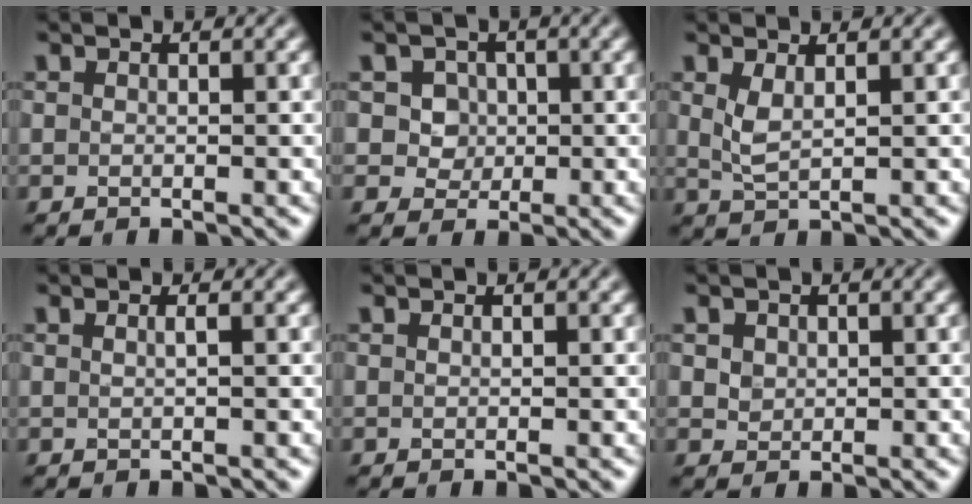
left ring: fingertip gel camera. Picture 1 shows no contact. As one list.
[{"total": 4.1, "force": [1.3, 3.5, 1.7], "torque": [-0.018, 0.014, 0.013]}, {"total": 1.8, "force": [0.8, 0.6, 1.5], "torque": [-0.039, -0.003, 0.020]}, {"total": 0.9, "force": [0.2, 0.4, 0.8], "torque": [-0.009, 0.002, -0.004]}, {"total": 0.0}, {"total": 1.6, "force": [0.6, 1.3, 0.5], "torque": [-0.012, -0.001, 0.021]}]